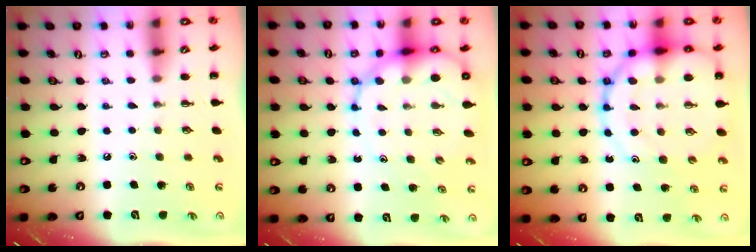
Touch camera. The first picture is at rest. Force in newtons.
{"total": 13.5, "press": 12.9, "slide": 3.9}
{"total": 20.2, "press": 19.9, "slide": 3.6}